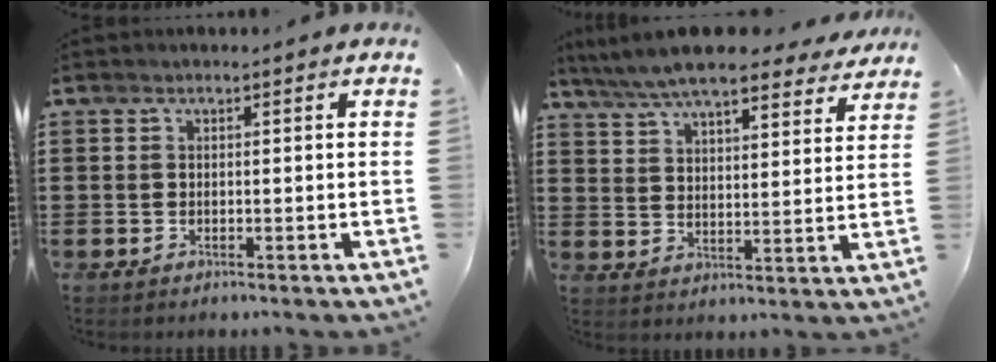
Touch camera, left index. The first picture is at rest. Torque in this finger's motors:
{"motor_torque": [2.14, 0.00, 0.53, 0.10]}